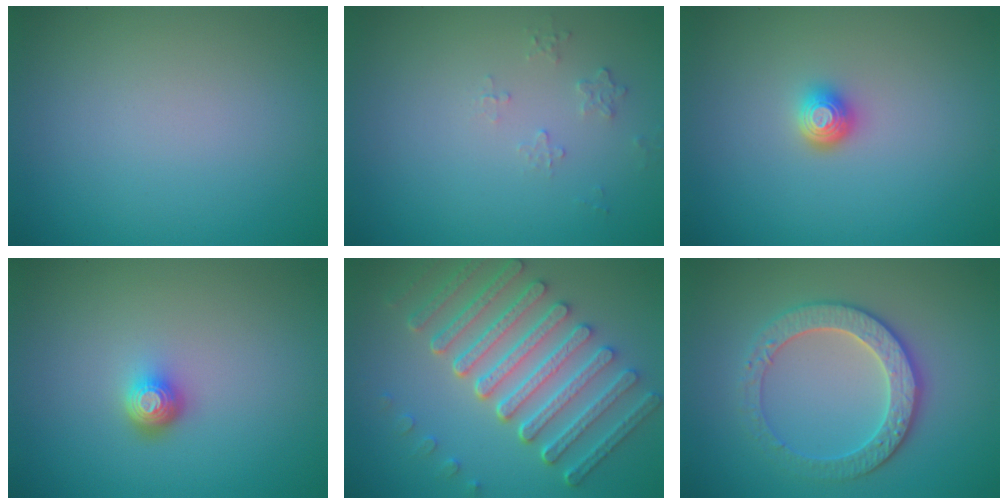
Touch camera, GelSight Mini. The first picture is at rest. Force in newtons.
{"total": 0.7, "press": 0.5, "slide": 0.5}
{"total": 1.7, "press": 1.3, "slide": 1.1}
{"total": 1.9, "press": 1.4, "slide": 1.3}
{"total": 7.9, "press": 6.1, "slide": 5.0}
{"total": 4.1, "press": 3.6, "slide": 1.9}